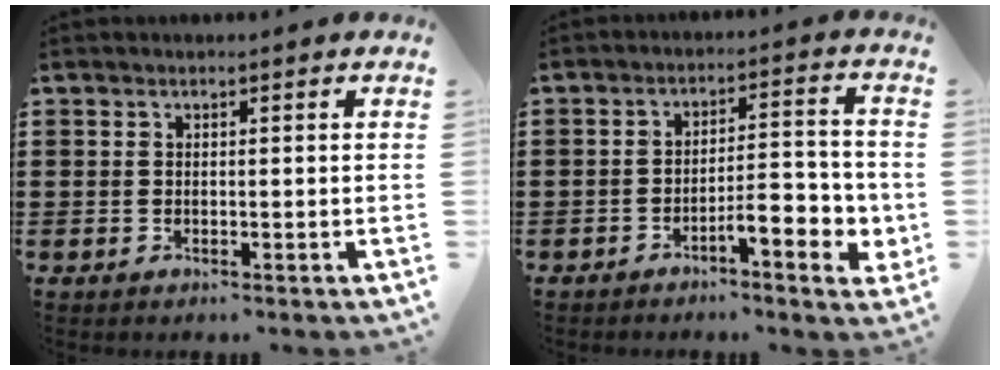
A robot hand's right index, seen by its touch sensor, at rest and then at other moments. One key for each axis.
{"total": 6.6, "fx": -3.4, "fy": 1.6, "fz": 5.5, "tx": -0.071, "ty": -0.004, "tz": -0.061}